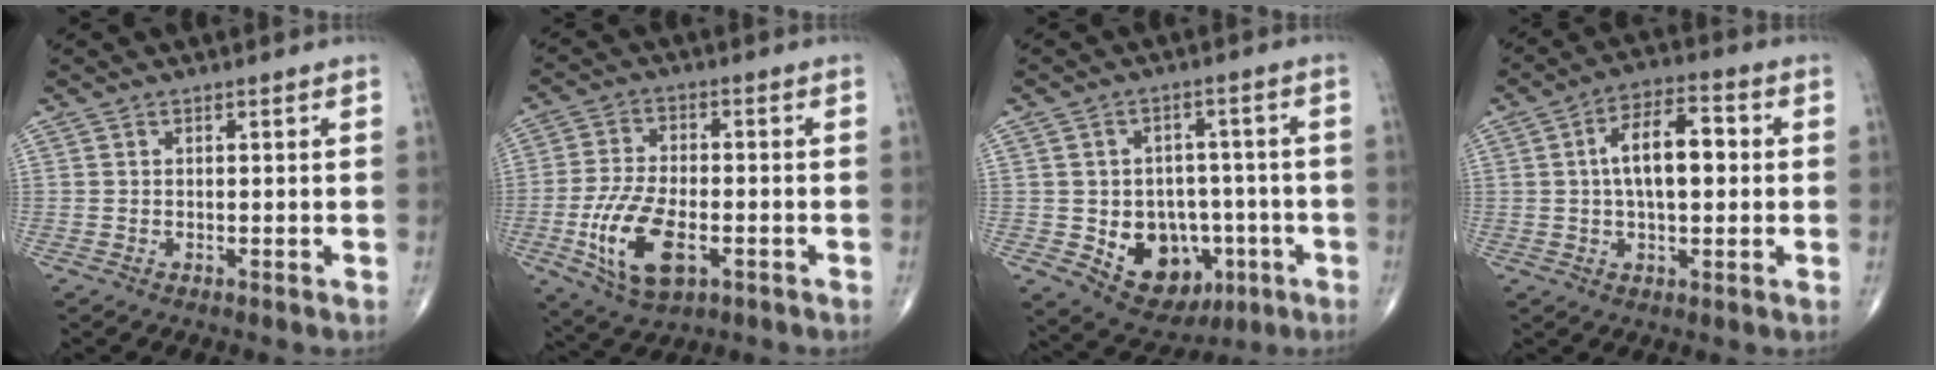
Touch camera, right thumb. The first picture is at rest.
{"total": 12.9, "force": [-4.0, 6.4, 10.4], "torque": [-0.203, 0.006, -0.068]}
{"total": 13.5, "force": [-3.9, 10.3, 7.8], "torque": [-0.069, 0.025, -0.040]}
{"total": 10.9, "force": [1.0, 5.1, 9.6], "torque": [-0.149, 0.020, 0.009]}